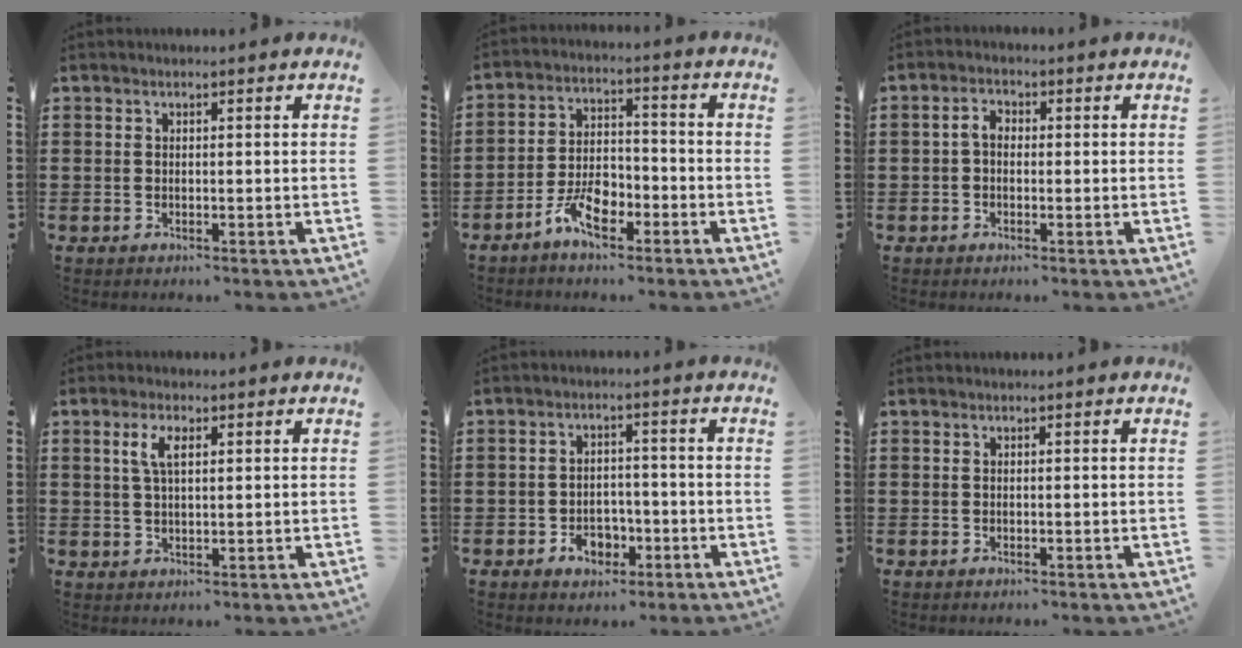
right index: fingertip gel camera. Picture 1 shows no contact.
{"total": 6.8, "force": [-4.1, 3.3, 4.4], "torque": [-0.096, 0.011, -0.082]}
{"total": 2.6, "force": [-0.3, 1.7, 1.9], "torque": [-0.046, 0.003, -0.009]}
{"total": 3.8, "force": [1.3, 1.5, 3.3], "torque": [-0.071, 0.009, 0.021]}
{"total": 4.2, "force": [-2.1, 2.9, 2.2], "torque": [-0.042, 0.008, -0.040]}
{"total": 0.0}